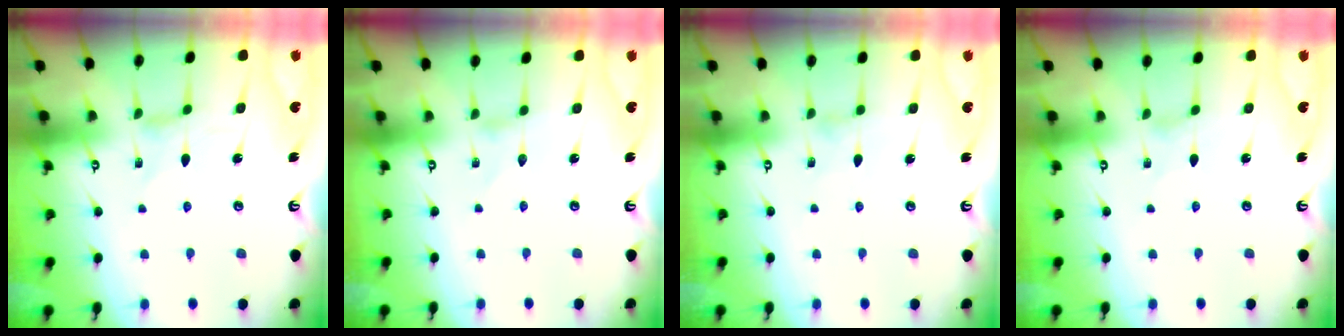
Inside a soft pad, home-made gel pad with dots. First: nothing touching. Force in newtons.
{"total": 0.0}
{"total": 1.0, "press": 1.0, "slide": 0.2}
{"total": 0.0}